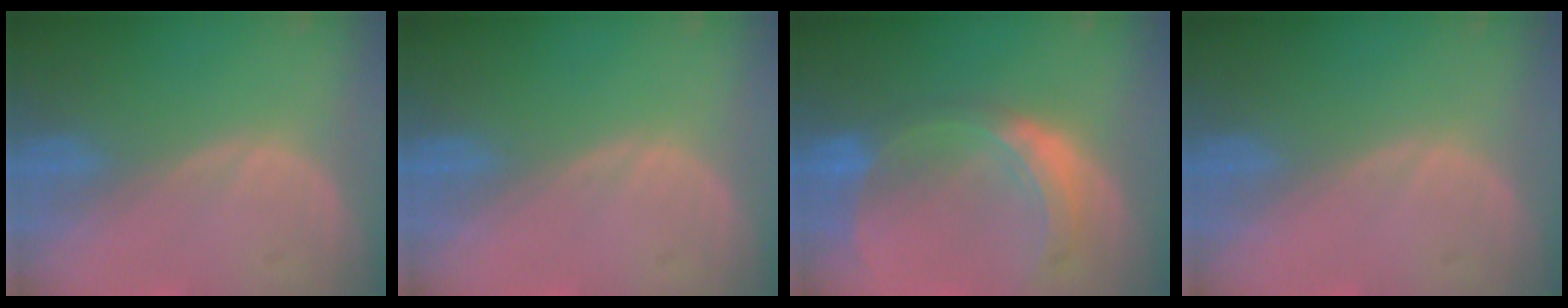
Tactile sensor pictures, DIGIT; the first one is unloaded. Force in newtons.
{"total": 0.0}
{"total": 7.9, "press": 7.0, "slide": 3.7}
{"total": 0.0}